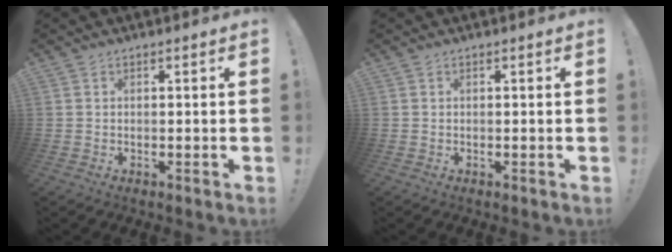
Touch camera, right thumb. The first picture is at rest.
{"total": 0.0}